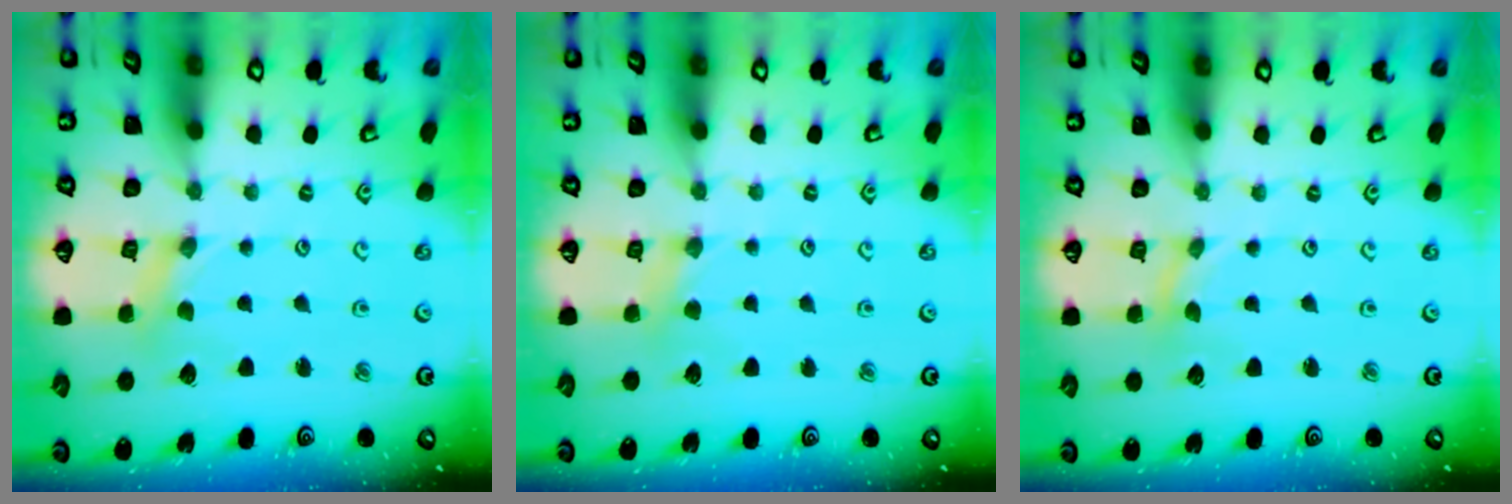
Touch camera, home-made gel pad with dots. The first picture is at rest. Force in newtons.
{"total": 2.7, "press": 2.7, "slide": 0.4}
{"total": 0.0}